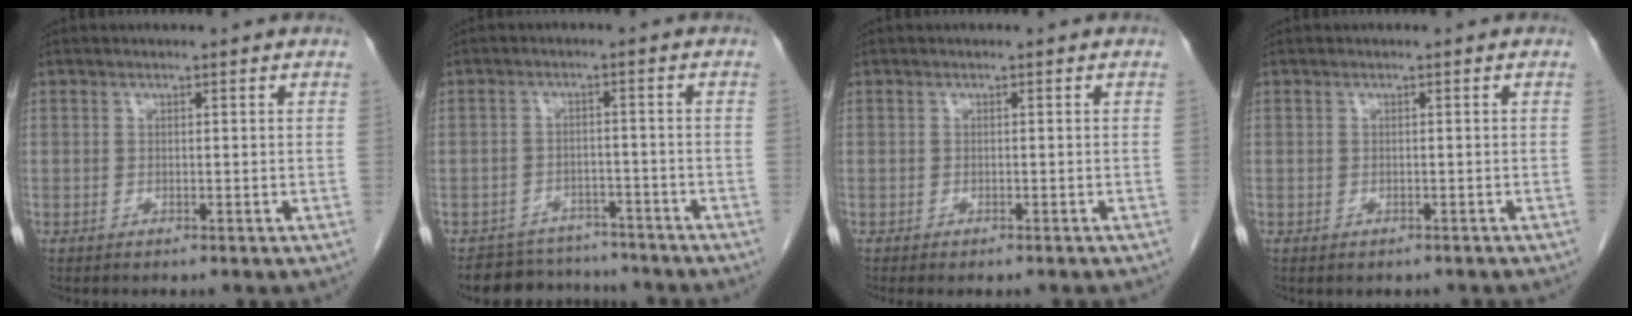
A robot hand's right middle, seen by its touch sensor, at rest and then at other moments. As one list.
[{"total": 7.5, "force": [-7.0, 2.8, -0.1], "torque": [0.016, 0.013, -0.096]}, {"total": 2.7, "force": [-2.3, 0.6, 1.2], "torque": [-0.014, -0.005, -0.028]}, {"total": 1.3, "force": [-1.1, 0.7, 0.4], "torque": [-0.011, -0.001, -0.011]}]